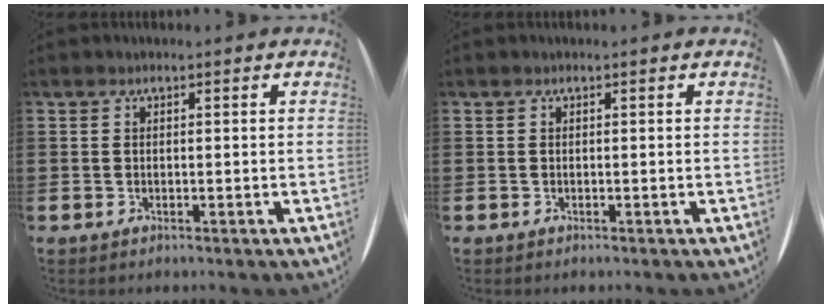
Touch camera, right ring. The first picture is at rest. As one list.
[{"total": 0.0}]